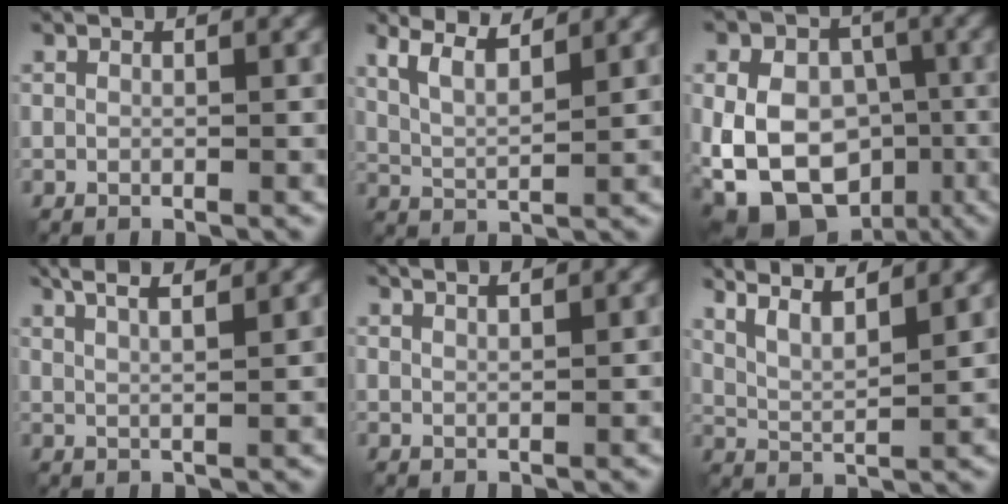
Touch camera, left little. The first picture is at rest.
{"total": 4.7, "force": [3.1, 1.3, 3.2], "torque": [-0.063, 0.012, 0.045]}
{"total": 14.2, "force": [-2.9, 11.1, 8.3], "torque": [-0.134, 0.010, -0.074]}
{"total": 6.0, "force": [3.9, 1.7, 4.3], "torque": [-0.049, 0.028, 0.031]}
{"total": 2.2, "force": [1.7, 0.5, 1.3], "torque": [-0.004, 0.008, 0.009]}
{"total": 7.5, "force": [5.5, 1.9, 4.7], "torque": [-0.076, 0.015, 0.070]}